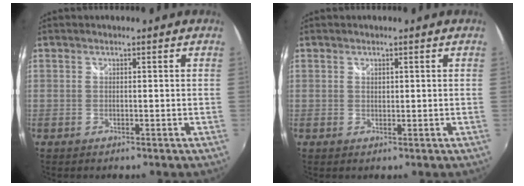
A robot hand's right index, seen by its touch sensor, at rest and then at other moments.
{"total": 1.4, "force": [0.7, 1.0, 0.7], "torque": [-0.006, 0.001, 0.013]}